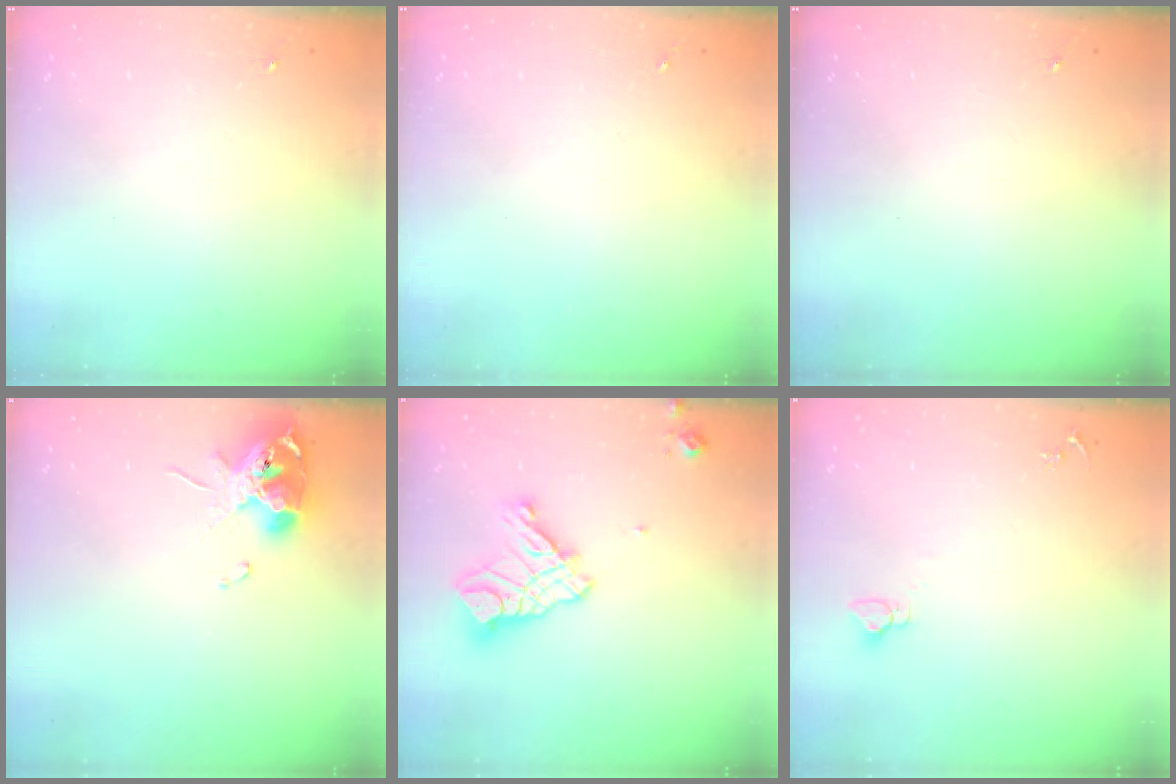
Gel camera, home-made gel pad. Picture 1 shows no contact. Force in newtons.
{"total": 0.0}
{"total": 0.0}
{"total": 11.2, "press": 11.2, "slide": 1.3}
{"total": 14.4, "press": 14.3, "slide": 1.5}
{"total": 2.8, "press": 2.8, "slide": 0.2}